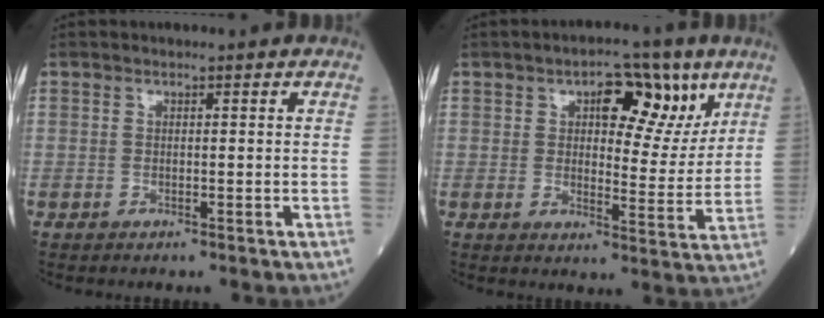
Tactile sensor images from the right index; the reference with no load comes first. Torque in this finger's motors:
{"motor_torque": [0.79, 0.51, 0.15, 0.03]}